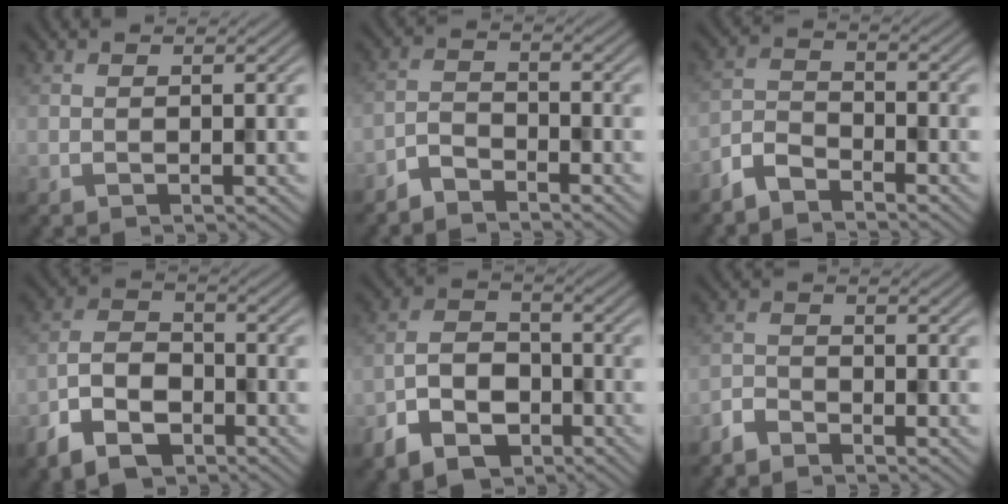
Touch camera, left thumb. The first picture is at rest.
{"total": 3.1, "force": [-2.8, 0.8, 0.9], "torque": [-0.020, -0.001, -0.068]}
{"total": 3.9, "force": [-3.4, 1.2, 1.6], "torque": [-0.038, -0.002, -0.083]}
{"total": 8.1, "force": [-5.1, 4.3, 4.5], "torque": [-0.099, -0.010, -0.109]}
{"total": 7.4, "force": [-4.3, 4.6, 3.9], "torque": [-0.085, -0.006, -0.091]}
{"total": 2.6, "force": [-2.4, 0.7, 0.6], "torque": [-0.012, -0.002, -0.059]}